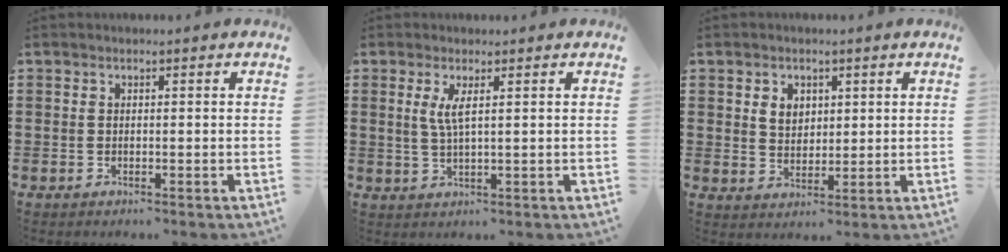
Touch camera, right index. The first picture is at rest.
{"total": 3.0, "force": [1.0, 0.2, 2.8], "torque": [-0.060, -0.001, 0.016]}
{"total": 3.2, "force": [1.3, 2.5, 1.5], "torque": [-0.038, 0.010, 0.023]}